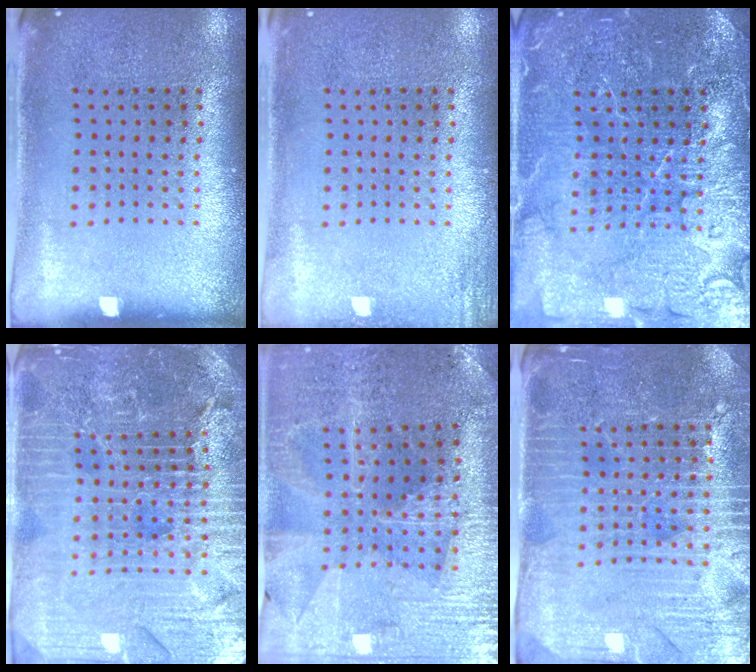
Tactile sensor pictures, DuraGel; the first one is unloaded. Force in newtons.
{"total": 1.2, "press": 1.2, "slide": 0.1}
{"total": 4.7, "press": 4.7, "slide": 0.7}
{"total": 5.5, "press": 4.9, "slide": 2.4}
{"total": 2.0, "press": 2.0, "slide": 0.3}
{"total": 4.3, "press": 4.1, "slide": 1.3}